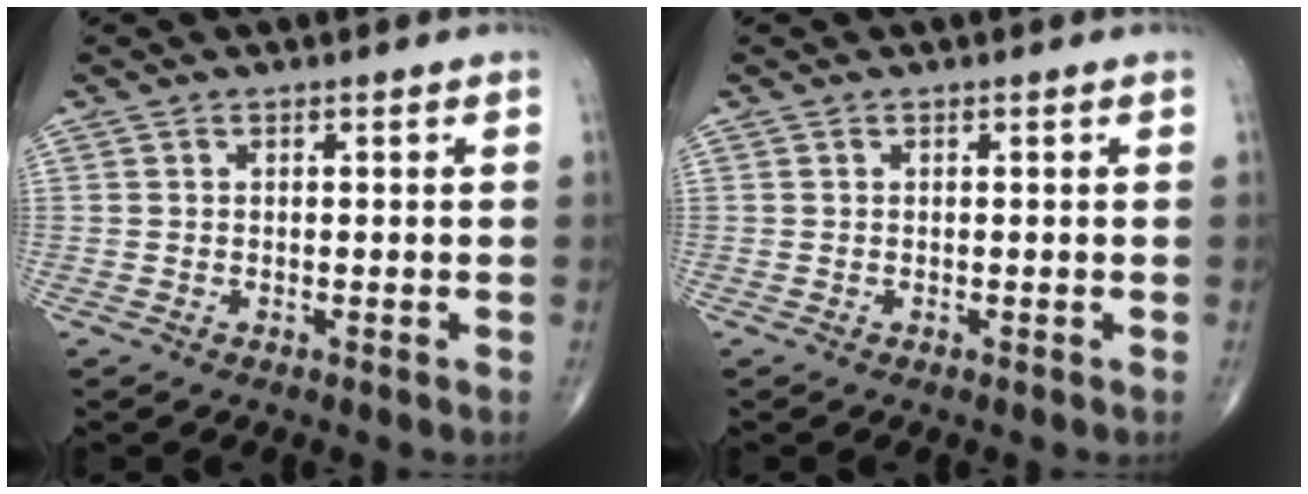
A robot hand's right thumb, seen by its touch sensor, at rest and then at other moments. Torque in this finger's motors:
{"motor_torque": [0.00, 0.00, 0.00, 0.00, 0.00]}